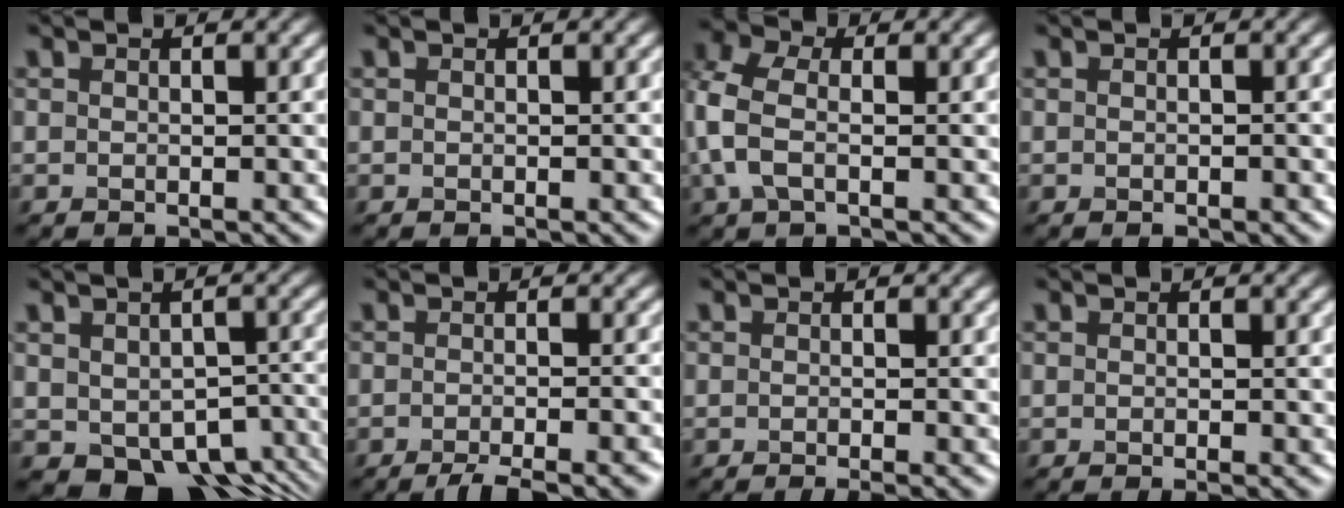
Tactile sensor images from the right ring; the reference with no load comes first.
{"total": 0.0}
{"total": 4.7, "force": [-0.1, 3.0, 3.6], "torque": [-0.097, 0.009, -0.015]}
{"total": 0.7, "force": [-0.4, 0.2, 0.5], "torque": [-0.006, 0.000, -0.005]}
{"total": 8.3, "force": [-3.7, 5.3, 5.1], "torque": [-0.067, -0.021, -0.035]}
{"total": 5.4, "force": [-3.8, 1.1, 3.7], "torque": [-0.043, -0.001, -0.058]}
{"total": 1.9, "force": [-1.0, 0.5, 1.5], "torque": [-0.010, -0.005, -0.018]}
{"total": 1.1, "force": [-0.4, 0.3, 0.9], "torque": [-0.008, -0.006, -0.010]}